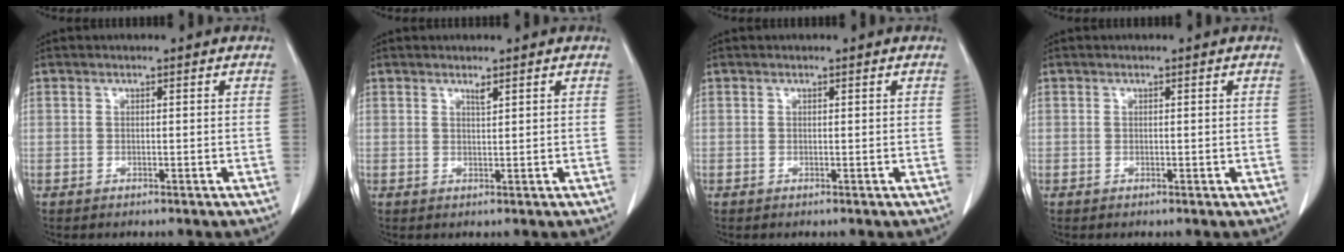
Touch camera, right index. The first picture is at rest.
{"total": 1.0, "force": [0.7, 0.0, 0.6], "torque": [-0.012, -0.005, 0.014]}
{"total": 0.0}
{"total": 0.6, "force": [-0.1, 0.4, 0.4], "torque": [-0.005, 0.002, 0.001]}